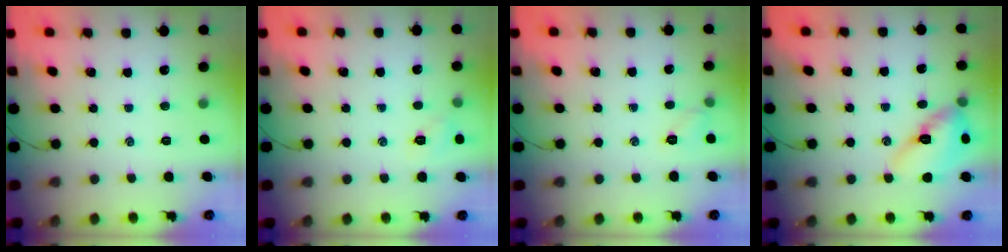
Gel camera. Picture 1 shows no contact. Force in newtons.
{"total": 5.1, "press": 4.9, "slide": 1.5}
{"total": 5.0, "press": 4.8, "slide": 1.3}
{"total": 13.0, "press": 12.9, "slide": 1.6}